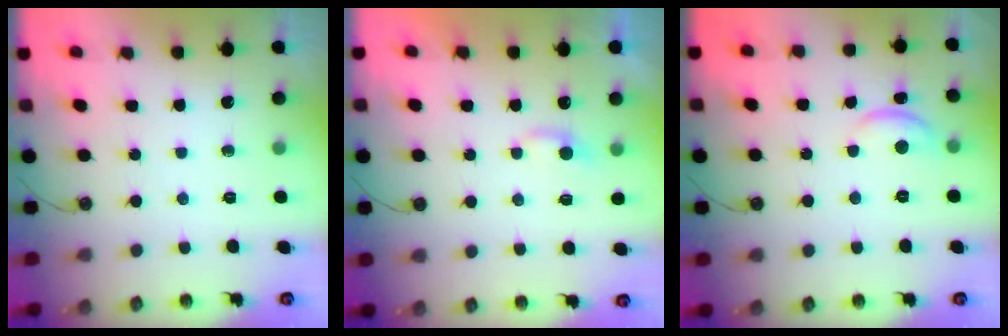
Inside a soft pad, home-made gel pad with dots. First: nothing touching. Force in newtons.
{"total": 2.5, "press": 2.4, "slide": 0.4}
{"total": 2.4, "press": 2.4, "slide": 0.4}